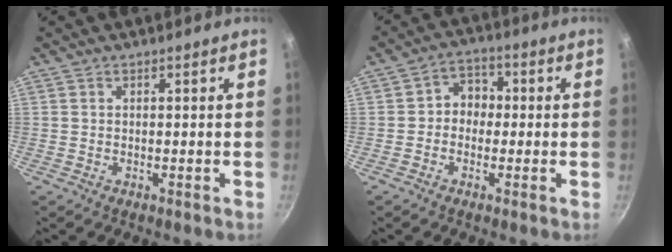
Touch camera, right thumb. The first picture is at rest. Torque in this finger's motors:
{"motor_torque": [-0.27, 0.13, 0.24, 0.37, -0.01]}